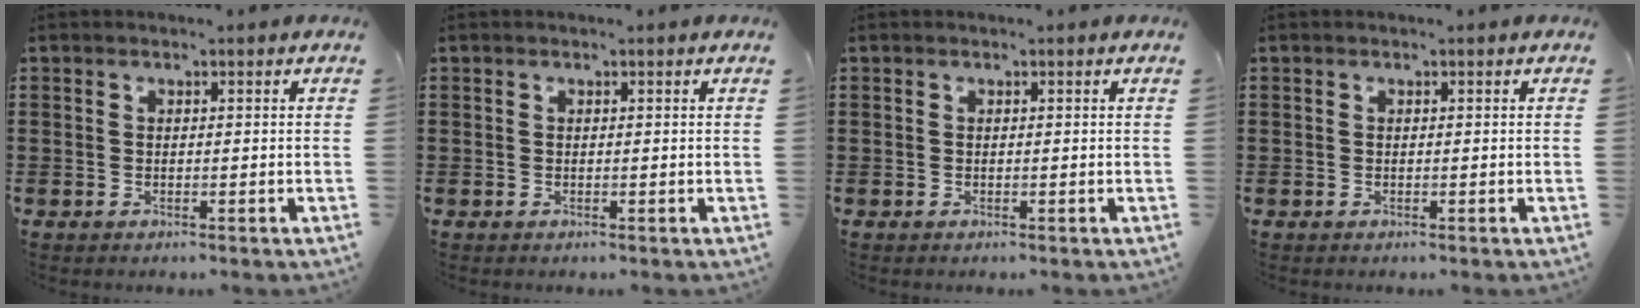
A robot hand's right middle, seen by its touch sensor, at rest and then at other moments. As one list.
[{"total": 0.0}, {"total": 0.0}, {"total": 0.0}]